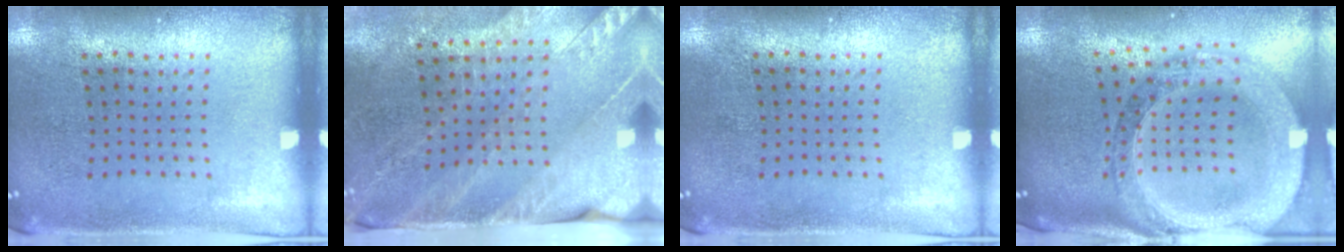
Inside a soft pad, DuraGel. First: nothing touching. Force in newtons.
{"total": 3.5, "press": 3.0, "slide": 1.8}
{"total": 0.0}
{"total": 2.5, "press": 2.2, "slide": 1.2}